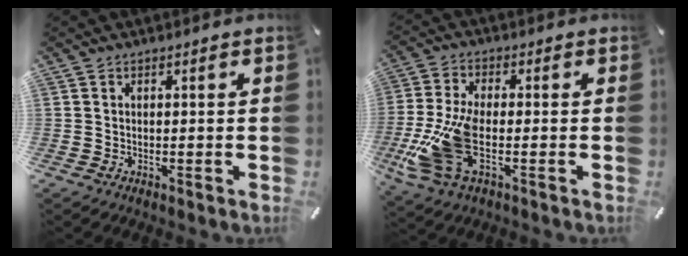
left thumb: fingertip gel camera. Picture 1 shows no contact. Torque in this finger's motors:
{"motor_torque": [-0.20, 1.67, 1.75, 0.74, 0.29]}